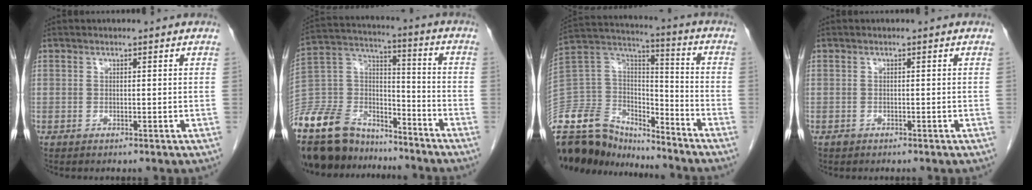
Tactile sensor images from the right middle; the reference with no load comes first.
{"total": 22.0, "force": [-18.8, 8.9, 7.4], "torque": [-0.195, 0.016, -0.322]}
{"total": 21.0, "force": [-18.9, 7.0, 5.8], "torque": [-0.146, 0.032, -0.328]}
{"total": 0.6, "force": [-0.4, 0.4, 0.0], "torque": [-0.006, 0.002, -0.007]}